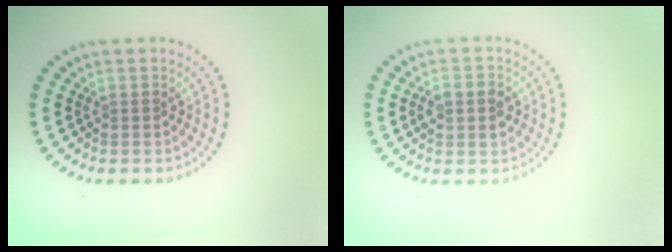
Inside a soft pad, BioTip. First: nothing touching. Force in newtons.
{"total": 2.9, "press": 2.9, "slide": 0.0}